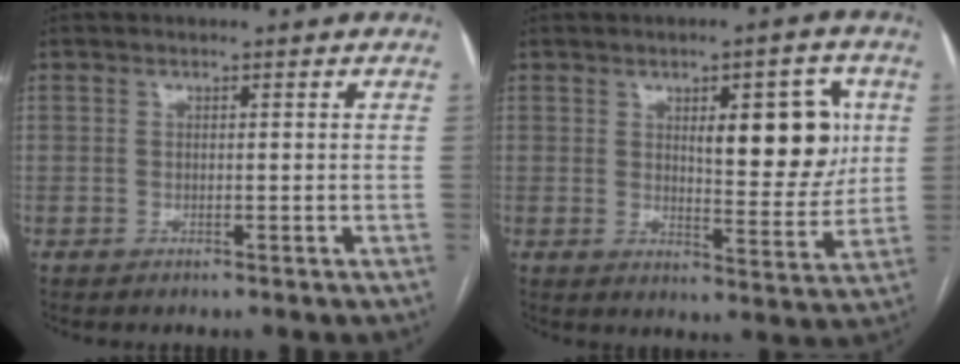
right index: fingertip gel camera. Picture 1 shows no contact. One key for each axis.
{"total": 11.0, "fx": 2.9, "fy": 3.5, "fz": 10.1, "tx": -0.134, "ty": 0.007, "tz": 0.047}